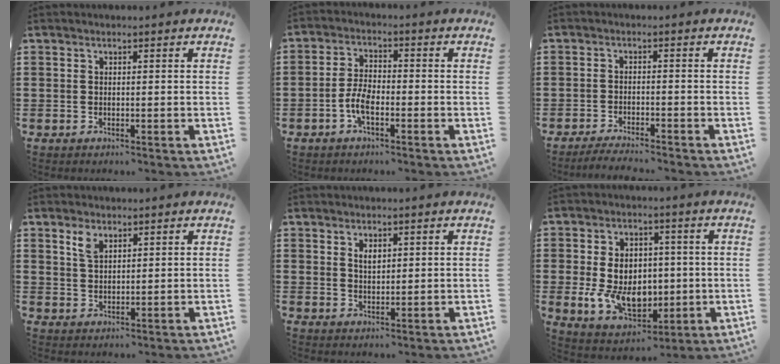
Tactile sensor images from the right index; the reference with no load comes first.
{"total": 4.7, "force": [-1.9, 1.9, 3.8], "torque": [-0.094, -0.002, -0.042]}
{"total": 2.5, "force": [-2.4, -0.3, 0.5], "torque": [-0.011, -0.002, -0.049]}
{"total": 3.2, "force": [2.0, 1.6, 1.9], "torque": [-0.044, 0.006, 0.037]}
{"total": 2.0, "force": [1.1, 1.1, 1.2], "torque": [-0.027, 0.004, 0.020]}
{"total": 9.4, "force": [-0.4, 7.0, 6.4], "torque": [-0.134, 0.002, -0.012]}